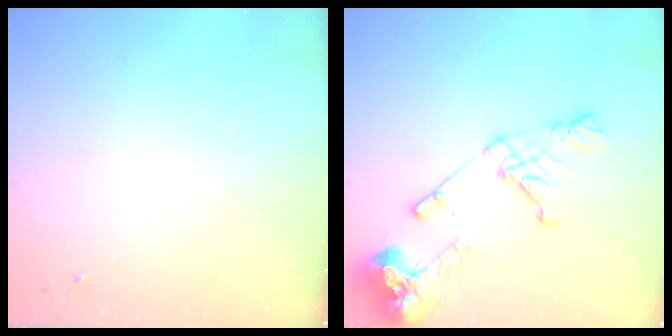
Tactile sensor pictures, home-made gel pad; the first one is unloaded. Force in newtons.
{"total": 14.1, "press": 14.0, "slide": 1.9}